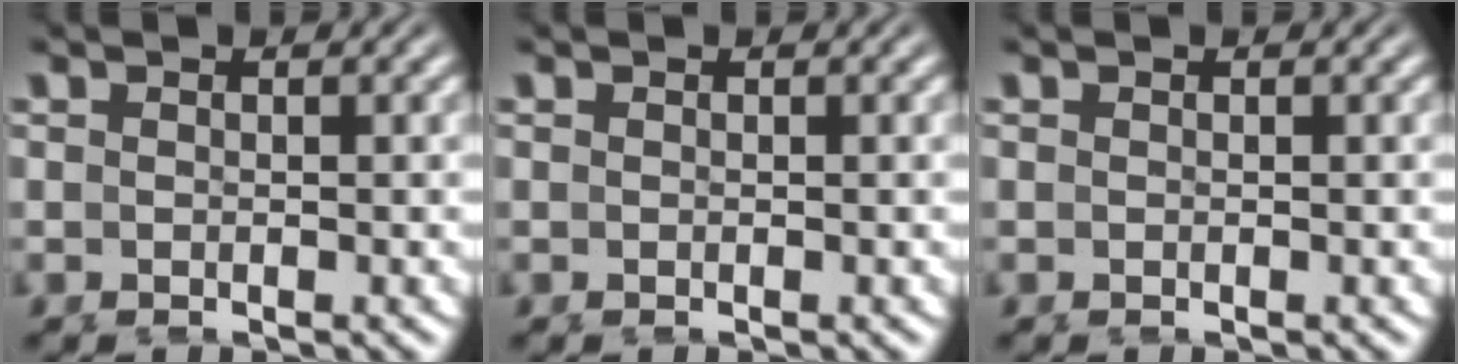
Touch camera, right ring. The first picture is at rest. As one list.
[{"total": 0.0}, {"total": 0.0}]